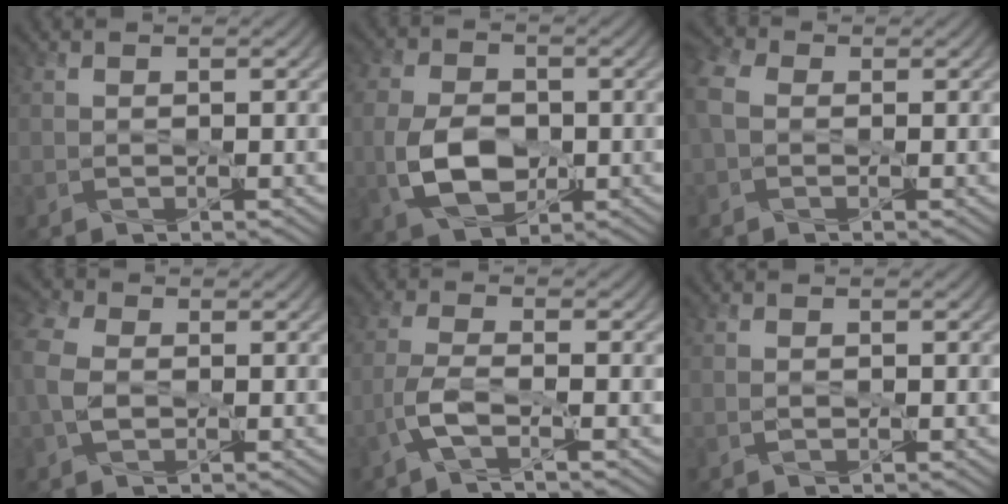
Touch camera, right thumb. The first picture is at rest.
{"total": 8.0, "force": [-1.7, 5.3, 5.8], "torque": [-0.136, -0.007, -0.037]}
{"total": 5.6, "force": [0.1, 4.0, 4.0], "torque": [-0.124, 0.012, -0.003]}
{"total": 6.2, "force": [-0.4, 4.3, 4.5], "torque": [-0.134, 0.004, -0.011]}
{"total": 3.8, "force": [-2.2, 0.7, 3.1], "torque": [-0.076, 0.007, -0.054]}
{"total": 0.7, "force": [-0.3, 0.4, 0.5], "torque": [-0.013, -0.001, -0.007]}